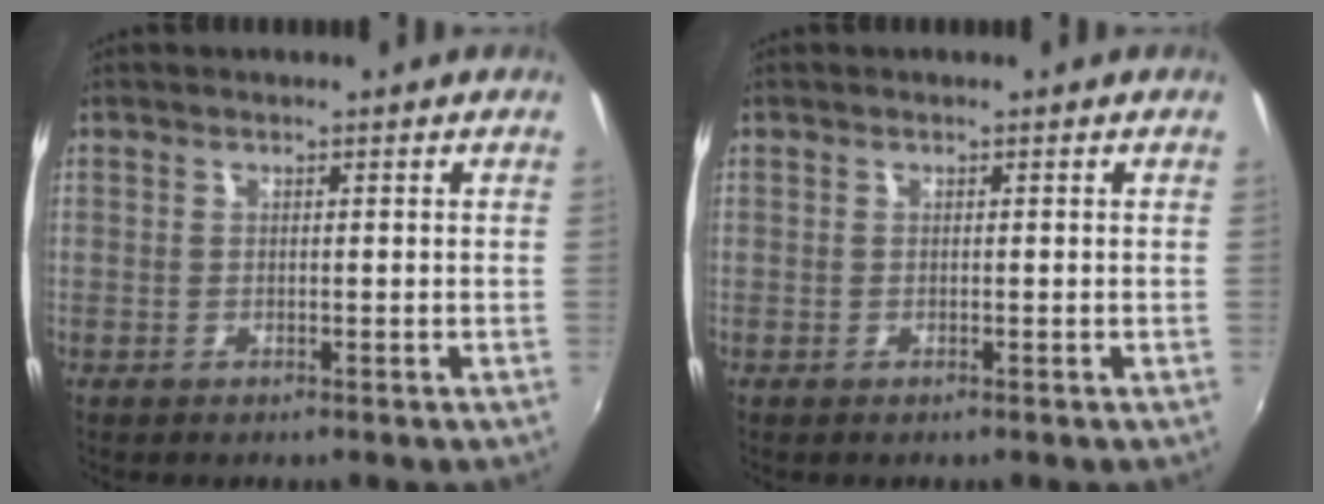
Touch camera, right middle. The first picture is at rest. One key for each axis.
{"total": 0.0}